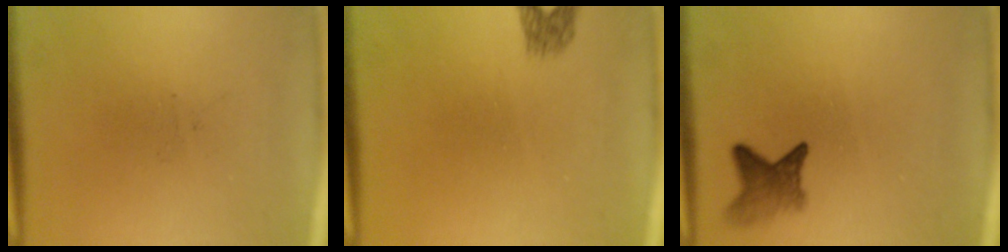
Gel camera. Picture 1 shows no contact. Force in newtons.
{"total": 1.6}
{"total": 3.1}